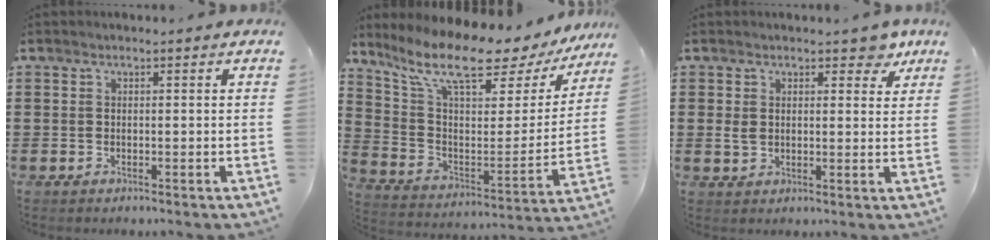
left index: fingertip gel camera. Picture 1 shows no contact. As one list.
[{"total": 11.5, "force": [8.5, 3.2, 7.1], "torque": [-0.156, -0.053, 0.138]}, {"total": 4.9, "force": [2.7, 3.2, 2.5], "torque": [-0.033, -0.005, 0.041]}]